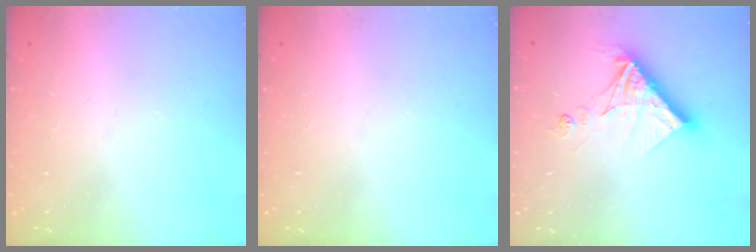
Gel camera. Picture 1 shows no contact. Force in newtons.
{"total": 0.0}
{"total": 14.1, "press": 14.0, "slide": 1.5}